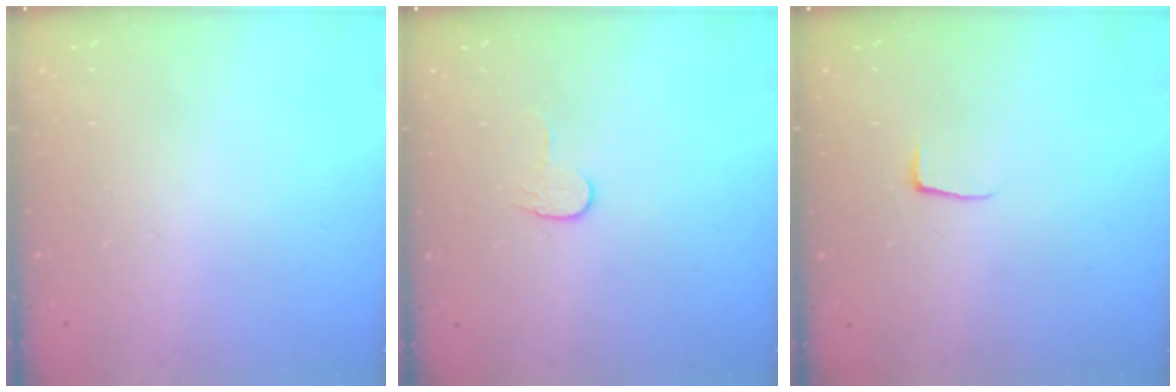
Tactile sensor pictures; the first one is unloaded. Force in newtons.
{"total": 6.2, "press": 6.2, "slide": 0.5}
{"total": 3.8, "press": 3.8, "slide": 0.5}